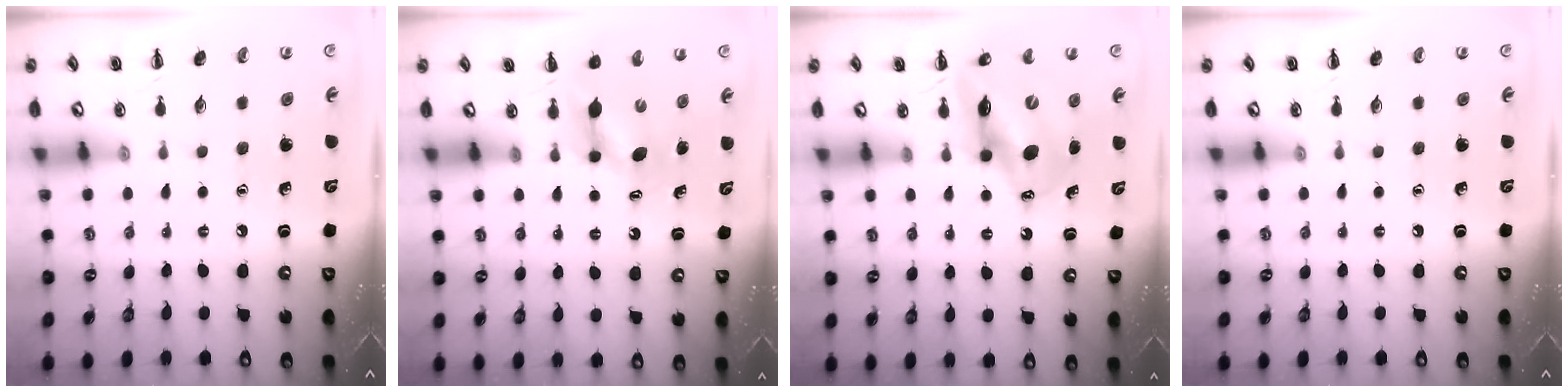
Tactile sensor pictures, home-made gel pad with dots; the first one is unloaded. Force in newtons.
{"total": 5.2, "press": 5.2, "slide": 0.4}
{"total": 12.0, "press": 11.7, "slide": 2.7}
{"total": 0.0}